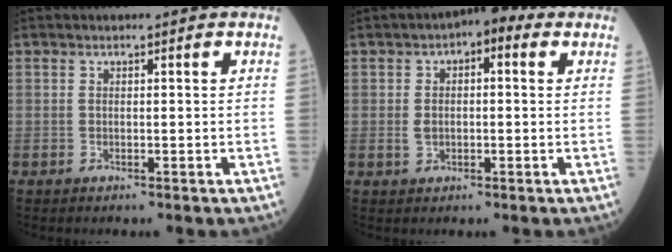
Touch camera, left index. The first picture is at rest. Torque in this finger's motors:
{"motor_torque": [0.35, -0.24, 0.38, 0.09]}